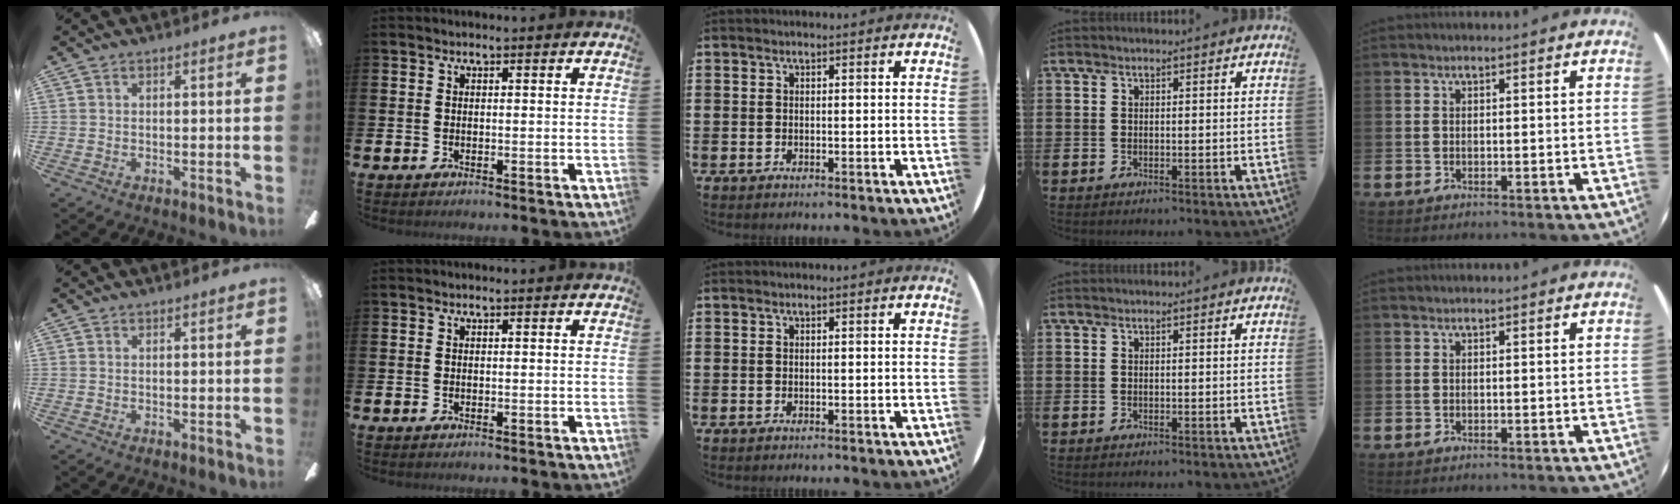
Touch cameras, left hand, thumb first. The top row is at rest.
{}